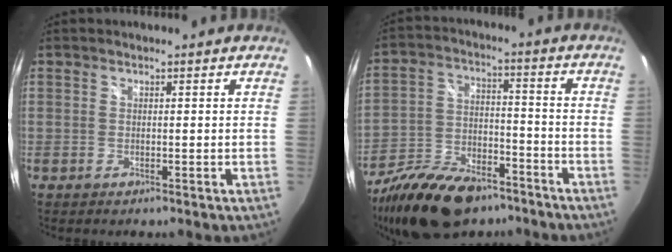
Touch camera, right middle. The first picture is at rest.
{"total": 19.4, "force": [-14.0, 8.6, 10.4], "torque": [-0.212, -0.011, -0.238]}